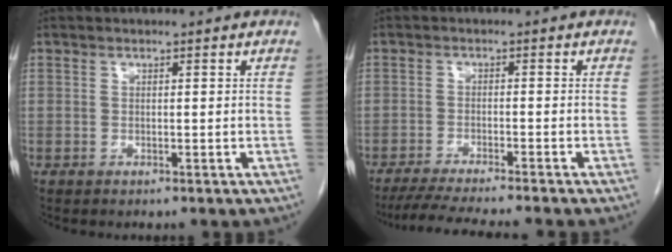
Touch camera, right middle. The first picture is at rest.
{"total": 9.3, "force": [-8.2, -0.9, 4.4], "torque": [-0.056, -0.022, -0.130]}